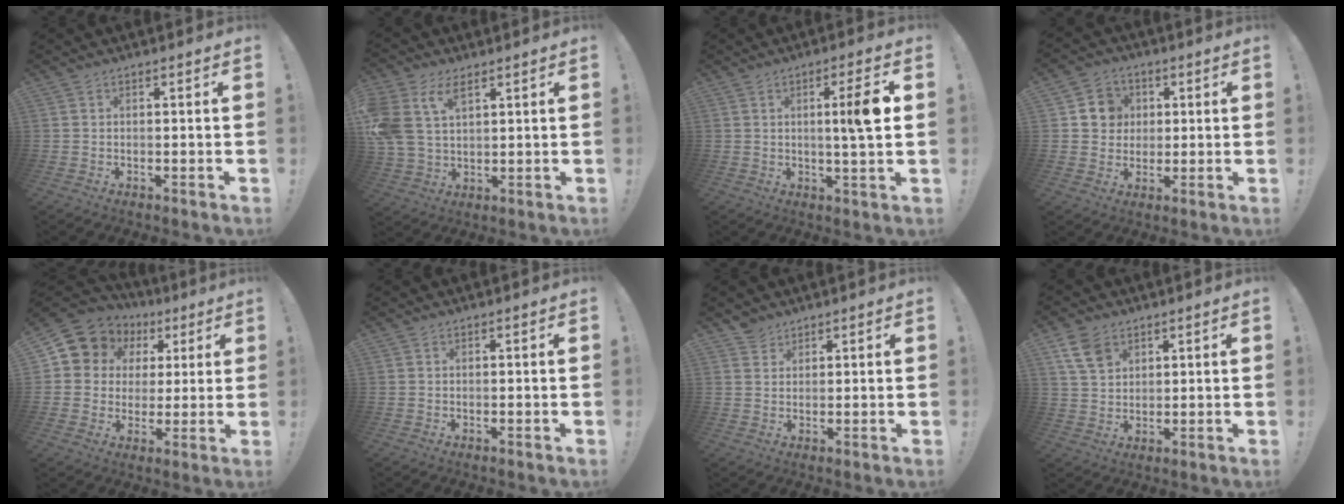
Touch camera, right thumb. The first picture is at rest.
{"total": 11.1, "force": [5.4, 6.9, 6.8], "torque": [-0.144, -0.017, 0.105]}
{"total": 8.8, "force": [1.3, -0.1, 8.7], "torque": [-0.130, -0.009, 0.008]}
{"total": 8.3, "force": [1.8, 7.9, 1.8], "torque": [-0.016, -0.007, 0.038]}
{"total": 10.2, "force": [4.8, 8.7, 2.6], "torque": [-0.045, -0.031, 0.099]}
{"total": 0.0}
{"total": 3.4, "force": [2.9, 1.7, 0.3], "torque": [0.003, -0.017, 0.053]}
{"total": 9.1, "force": [5.0, 6.3, 4.3], "torque": [-0.083, -0.017, 0.099]}